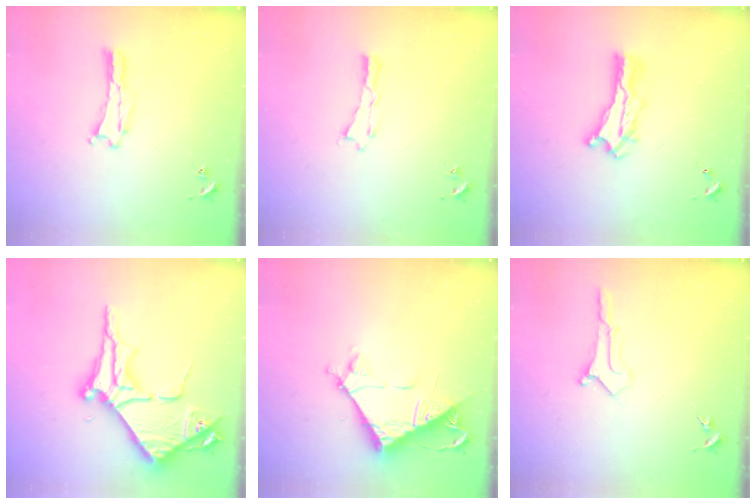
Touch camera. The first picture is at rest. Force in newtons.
{"total": 0.0}
{"total": 1.2, "press": 1.2, "slide": 0.2}
{"total": 8.8, "press": 8.7, "slide": 0.9}
{"total": 8.5, "press": 8.4, "slide": 0.7}
{"total": 0.6, "press": 0.6, "slide": 0.1}